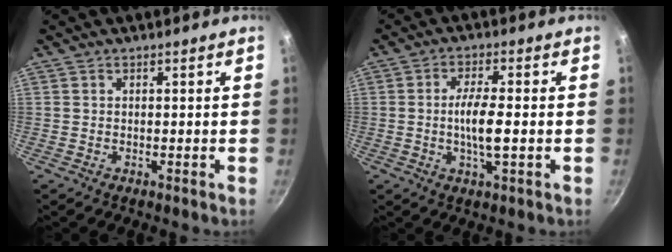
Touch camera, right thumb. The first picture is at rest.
{"total": 6.7, "force": [-0.8, 1.5, 6.4], "torque": [-0.129, 0.005, -0.018]}